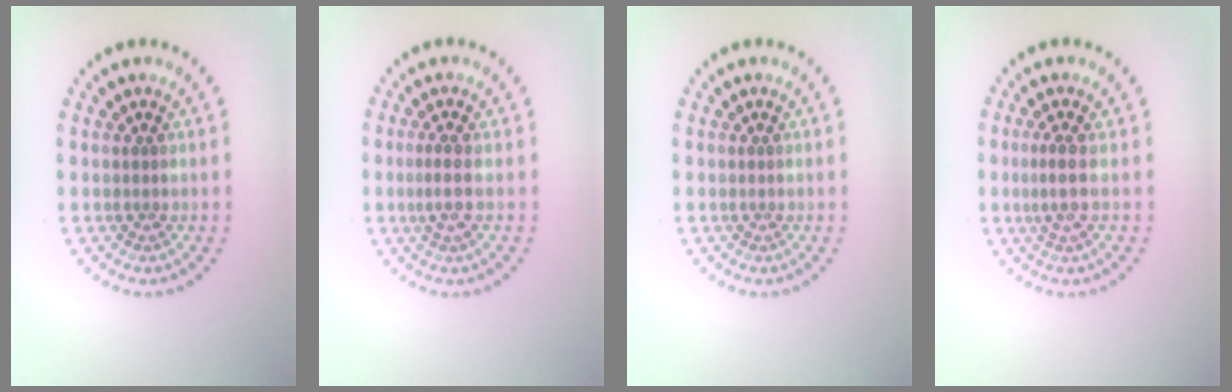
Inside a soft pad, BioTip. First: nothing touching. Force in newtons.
{"total": 1.7, "press": 1.4, "slide": 1.0}
{"total": 0.0}
{"total": 2.0, "press": 1.4, "slide": 1.4}